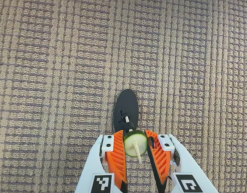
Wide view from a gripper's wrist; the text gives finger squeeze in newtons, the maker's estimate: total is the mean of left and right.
{"total": 8.8, "left": 9.0, "right": 8.7}